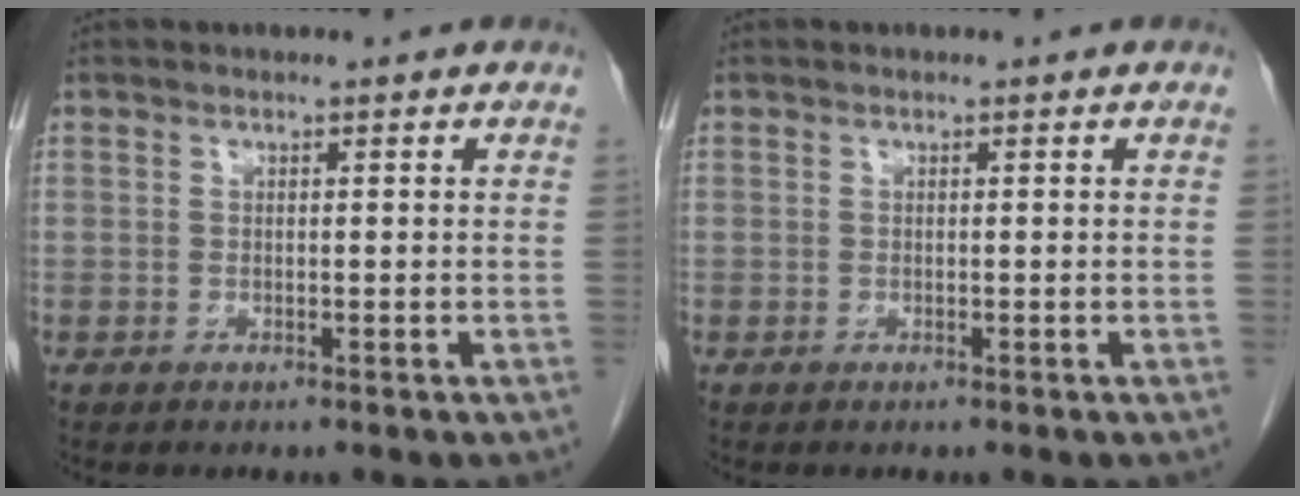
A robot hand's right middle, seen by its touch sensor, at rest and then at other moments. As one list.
[{"total": 0.0}]